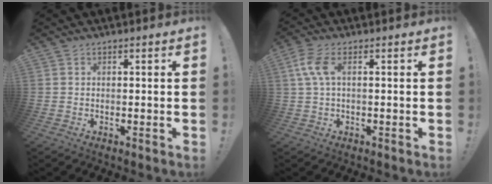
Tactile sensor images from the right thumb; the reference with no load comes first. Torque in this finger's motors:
{"motor_torque": [0.85, 0.96, 0.63, -0.31, 0.43]}